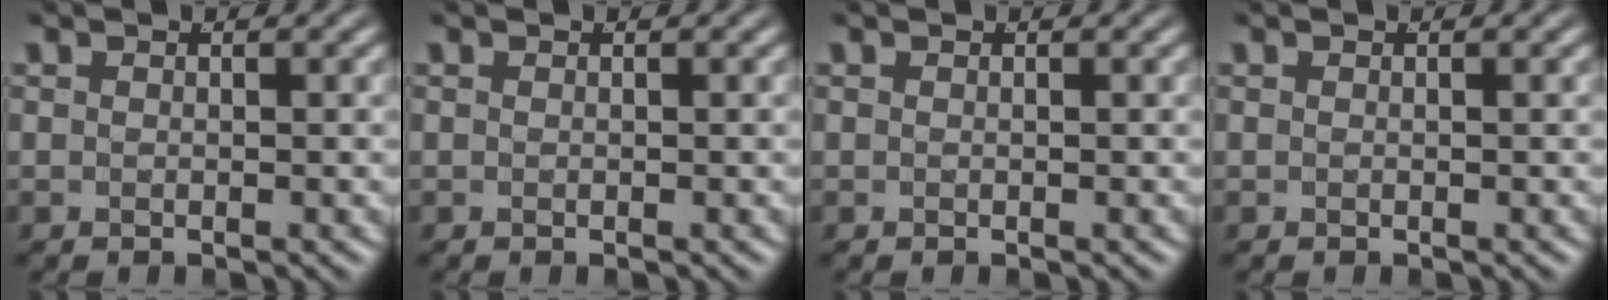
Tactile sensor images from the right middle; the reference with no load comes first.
{"total": 0.0}
{"total": 0.0}
{"total": 0.0}